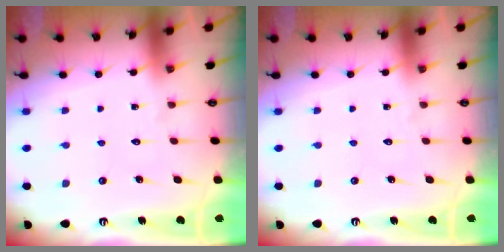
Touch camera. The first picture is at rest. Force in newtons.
{"total": 0.0}